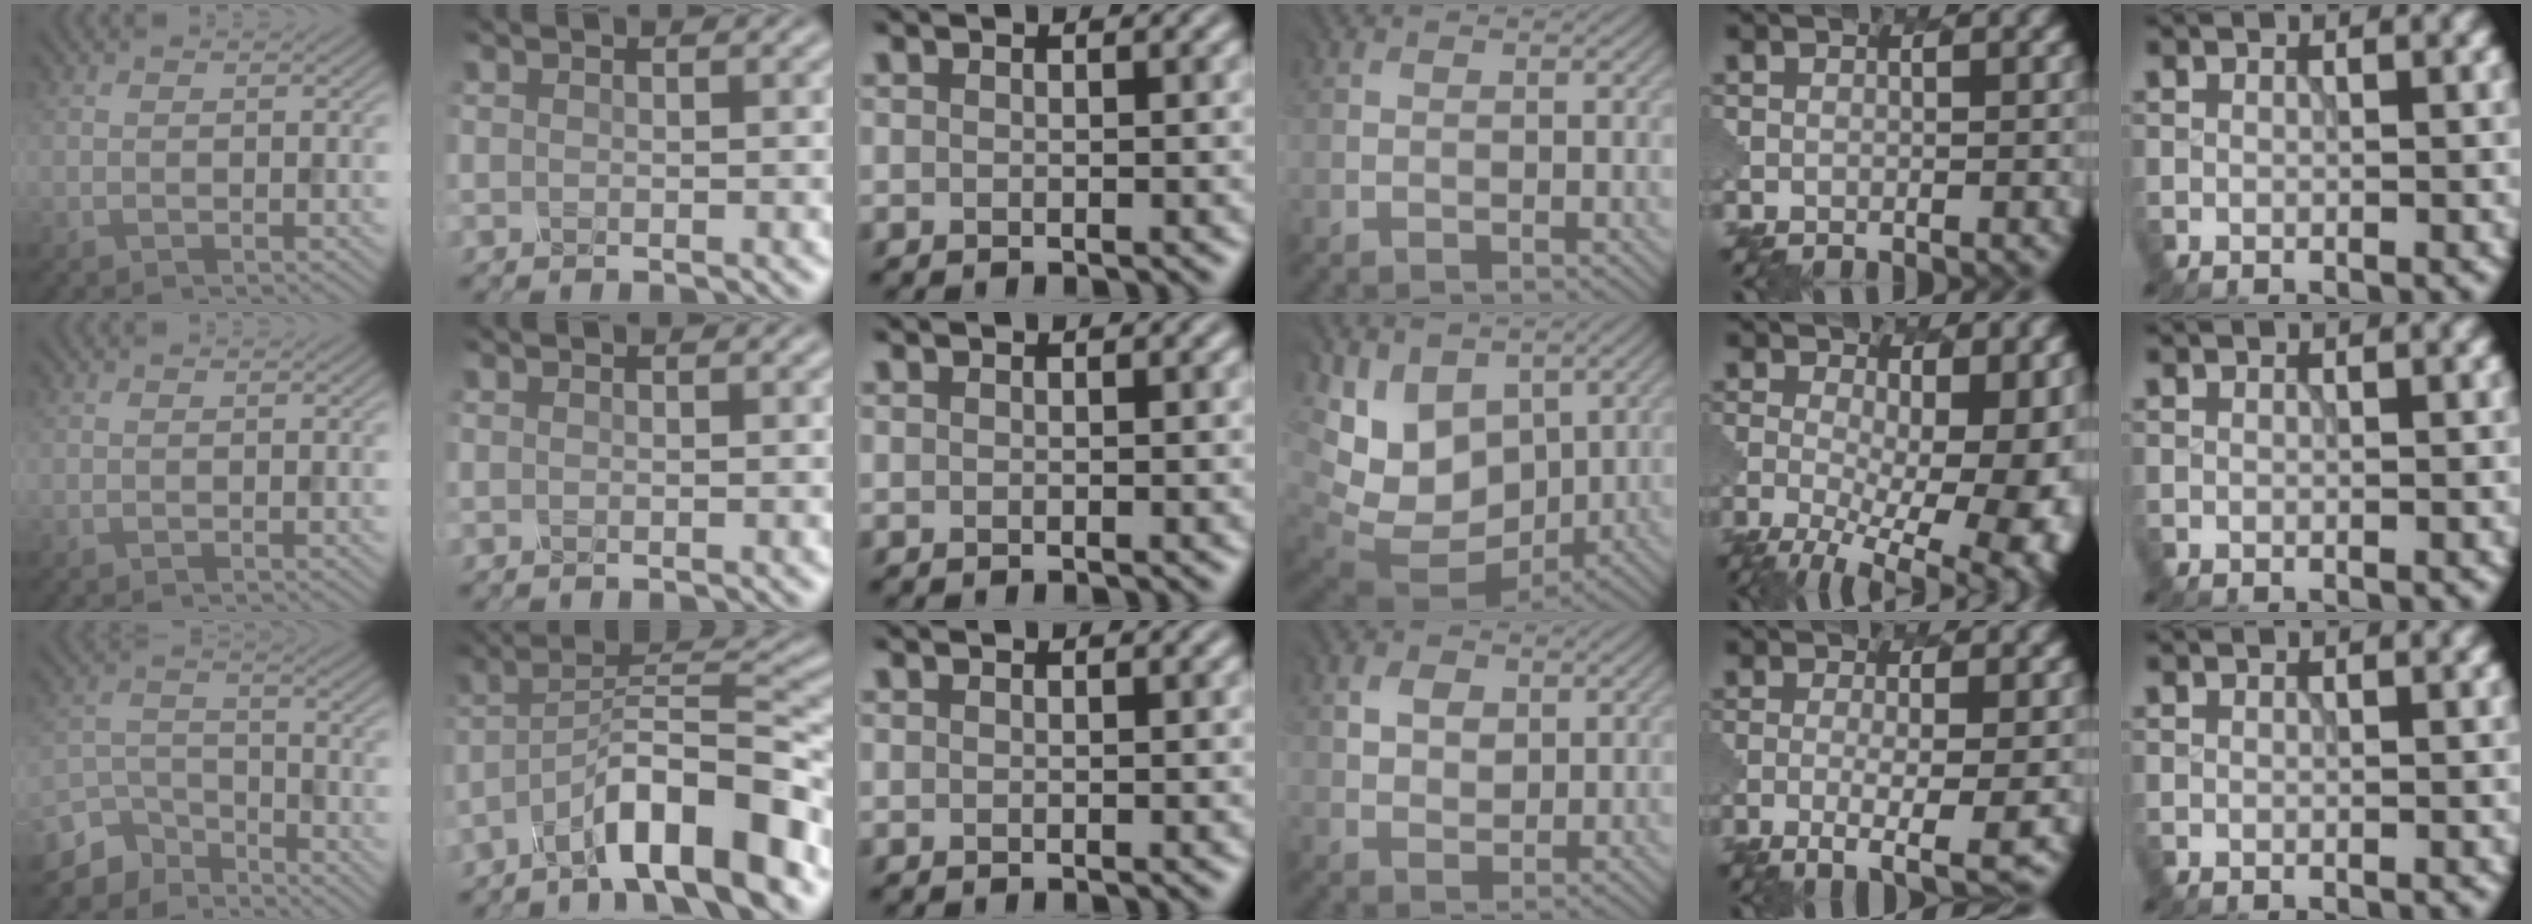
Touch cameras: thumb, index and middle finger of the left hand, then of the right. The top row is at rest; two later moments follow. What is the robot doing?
{"motion": "dispense", "object": "pipette"}